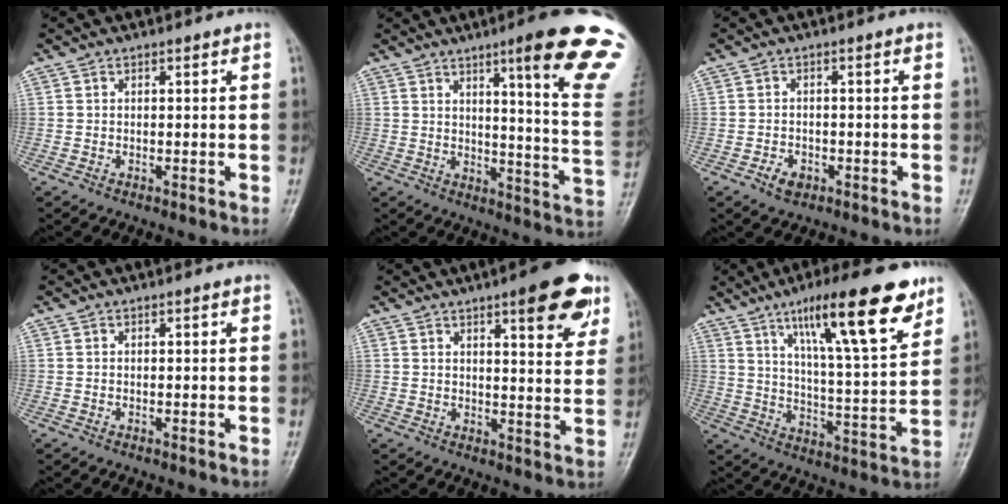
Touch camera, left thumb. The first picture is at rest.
{"total": 20.6, "force": [12.0, 1.8, 16.6], "torque": [-0.193, -0.065, 0.147]}
{"total": 2.9, "force": [-1.4, 2.0, 1.5], "torque": [-0.019, 0.005, -0.021]}
{"total": 0.0}
{"total": 11.1, "force": [6.3, 2.9, 8.6], "torque": [-0.084, -0.027, 0.077]}
{"total": 19.4, "force": [11.6, 3.9, 15.0], "torque": [-0.209, -0.050, 0.185]}